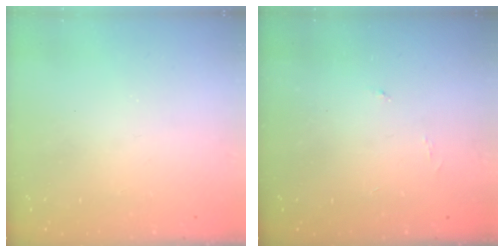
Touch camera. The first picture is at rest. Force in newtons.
{"total": 3.1, "press": 3.1, "slide": 0.5}